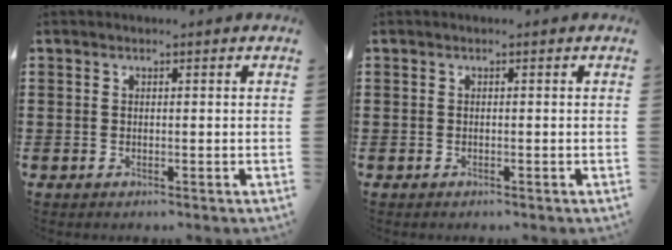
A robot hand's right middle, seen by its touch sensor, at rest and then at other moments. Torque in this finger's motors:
{"motor_torque": [-0.10, 0.04, -0.02, 0.00]}